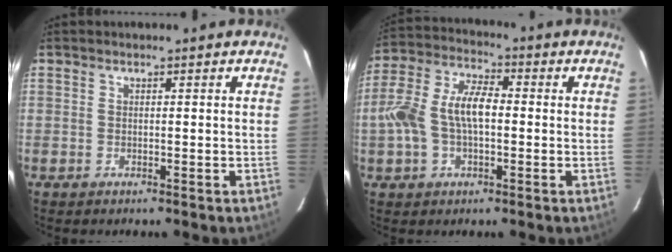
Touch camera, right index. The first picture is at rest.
{"total": 11.6, "force": [-1.1, 6.3, 9.7], "torque": [-0.204, 0.020, -0.021]}